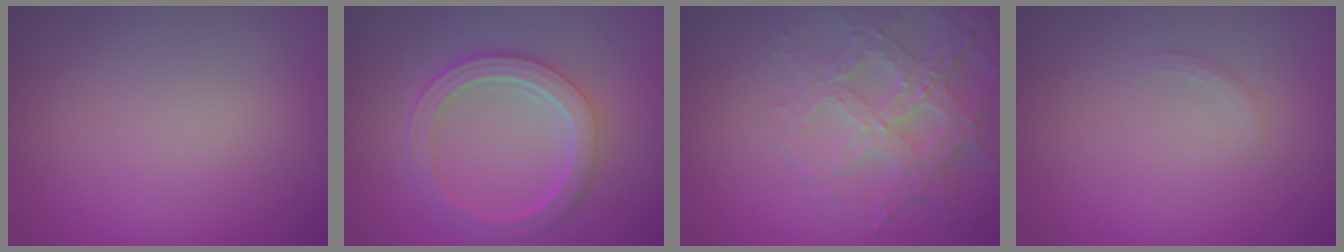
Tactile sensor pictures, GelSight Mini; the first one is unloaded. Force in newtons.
{"total": 5.4, "press": 4.0, "slide": 3.6}
{"total": 4.7, "press": 4.1, "slide": 2.3}
{"total": 0.7, "press": 0.7, "slide": 0.1}